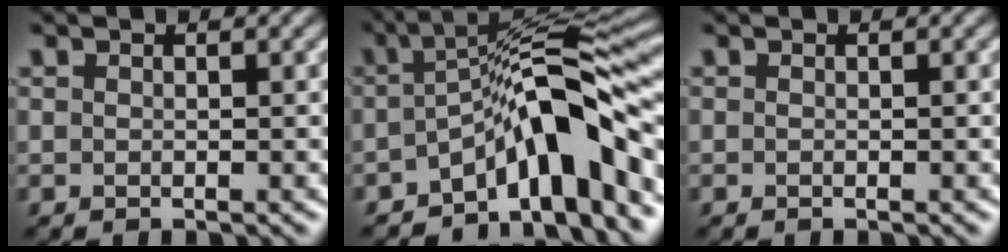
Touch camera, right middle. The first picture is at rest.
{"total": 9.4, "force": [-4.1, 2.5, 8.1], "torque": [-0.099, 0.017, -0.079]}
{"total": 0.0}